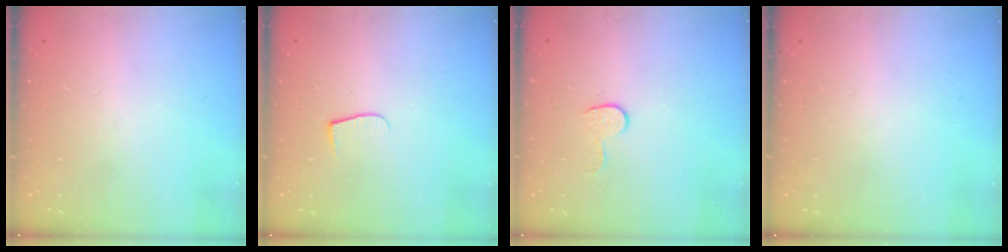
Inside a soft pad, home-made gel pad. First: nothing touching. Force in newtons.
{"total": 4.3, "press": 4.2, "slide": 0.5}
{"total": 5.9, "press": 5.9, "slide": 0.5}
{"total": 0.0}